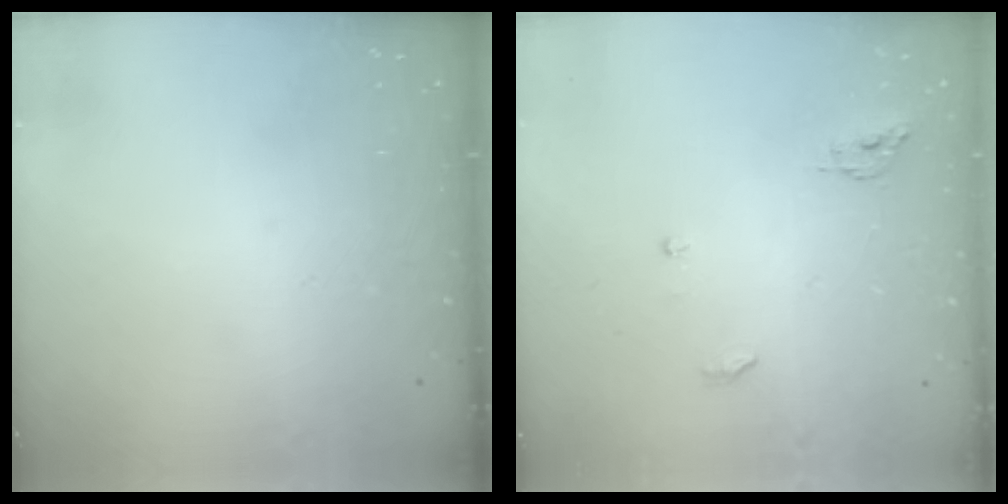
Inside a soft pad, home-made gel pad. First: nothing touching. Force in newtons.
{"total": 4.6, "press": 4.6, "slide": 0.3}